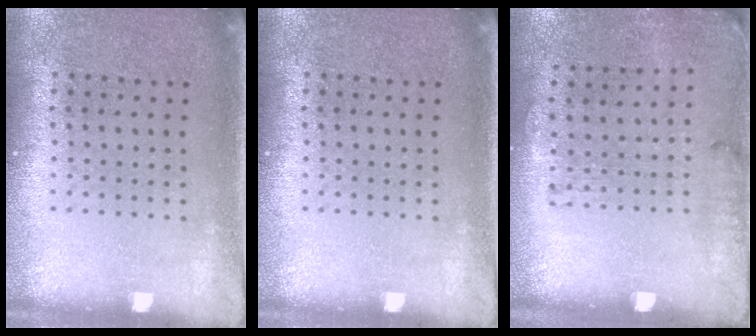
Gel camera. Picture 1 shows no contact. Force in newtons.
{"total": 0.0}
{"total": 1.7, "press": 1.2, "slide": 1.2}